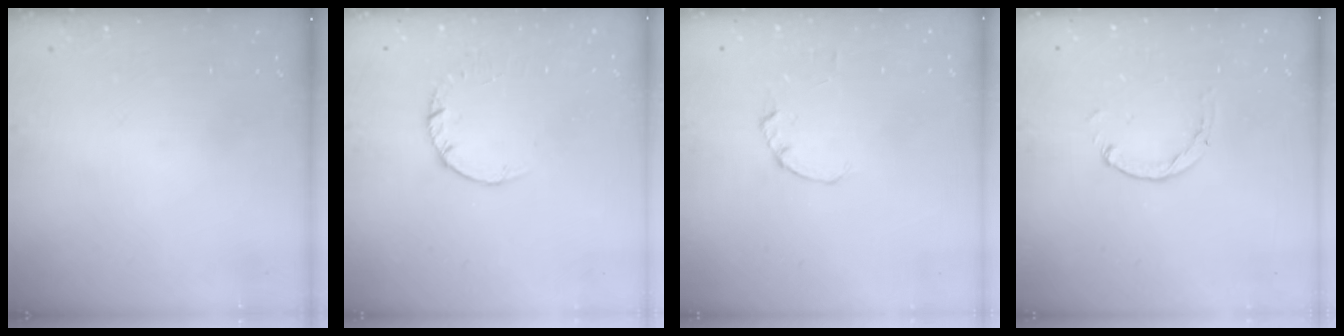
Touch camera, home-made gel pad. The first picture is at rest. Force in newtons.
{"total": 2.5, "press": 2.5, "slide": 0.2}
{"total": 0.0}
{"total": 1.5, "press": 1.5, "slide": 0.2}